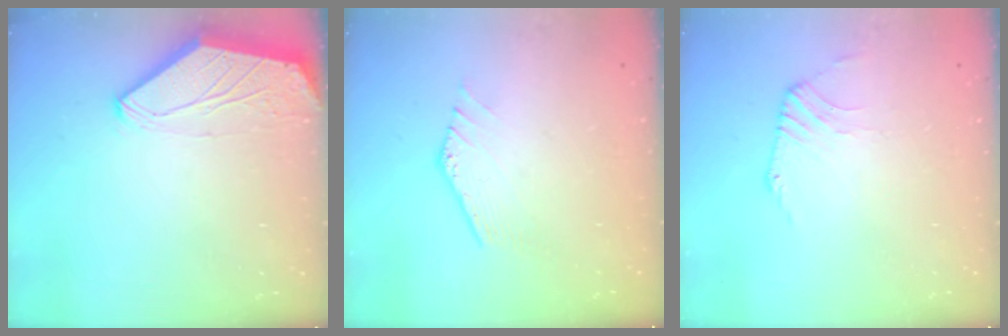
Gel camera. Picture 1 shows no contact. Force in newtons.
{"total": 0.0}
{"total": 2.4, "press": 2.4, "slide": 0.5}